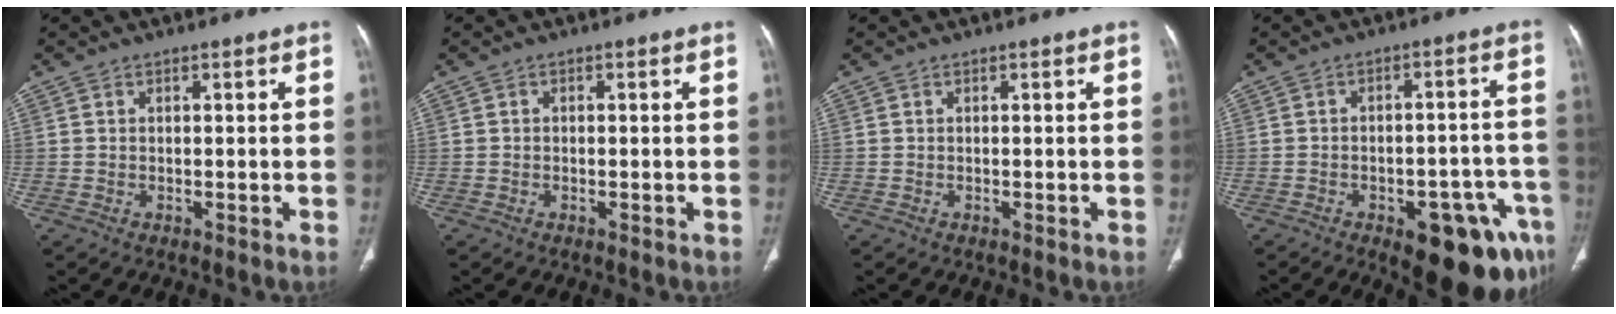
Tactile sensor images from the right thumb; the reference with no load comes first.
{"total": 0.0}
{"total": 0.0}
{"total": 16.8, "force": [-8.6, 7.1, 12.5], "torque": [-0.102, 0.046, -0.099]}